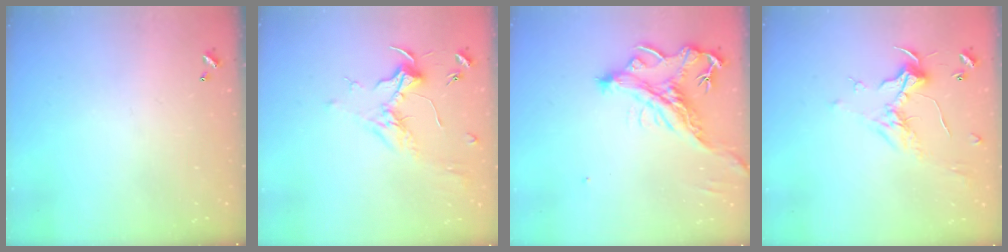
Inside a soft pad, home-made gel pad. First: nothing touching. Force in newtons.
{"total": 1.8, "press": 1.7, "slide": 0.6}
{"total": 2.1, "press": 1.8, "slide": 1.2}
{"total": 0.7, "press": 0.2, "slide": 0.7}